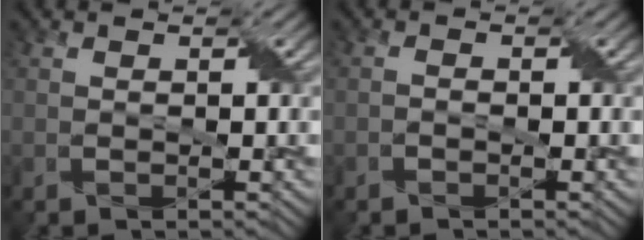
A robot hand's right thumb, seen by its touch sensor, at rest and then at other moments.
{"total": 0.7, "force": [-0.5, 0.3, 0.4], "torque": [-0.009, 0.004, -0.009]}